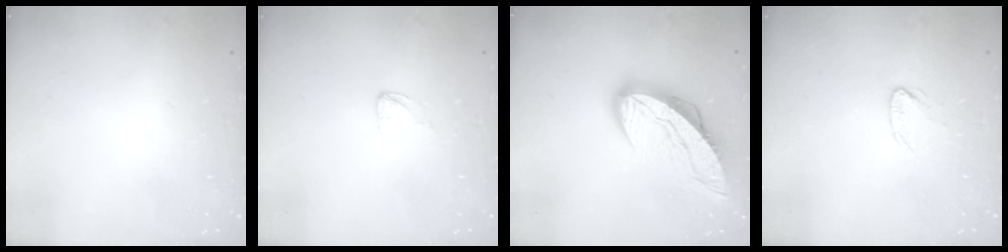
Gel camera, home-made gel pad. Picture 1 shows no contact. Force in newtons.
{"total": 3.0, "press": 3.0, "slide": 0.1}
{"total": 13.6, "press": 13.5, "slide": 1.2}
{"total": 3.8, "press": 3.8, "slide": 0.3}